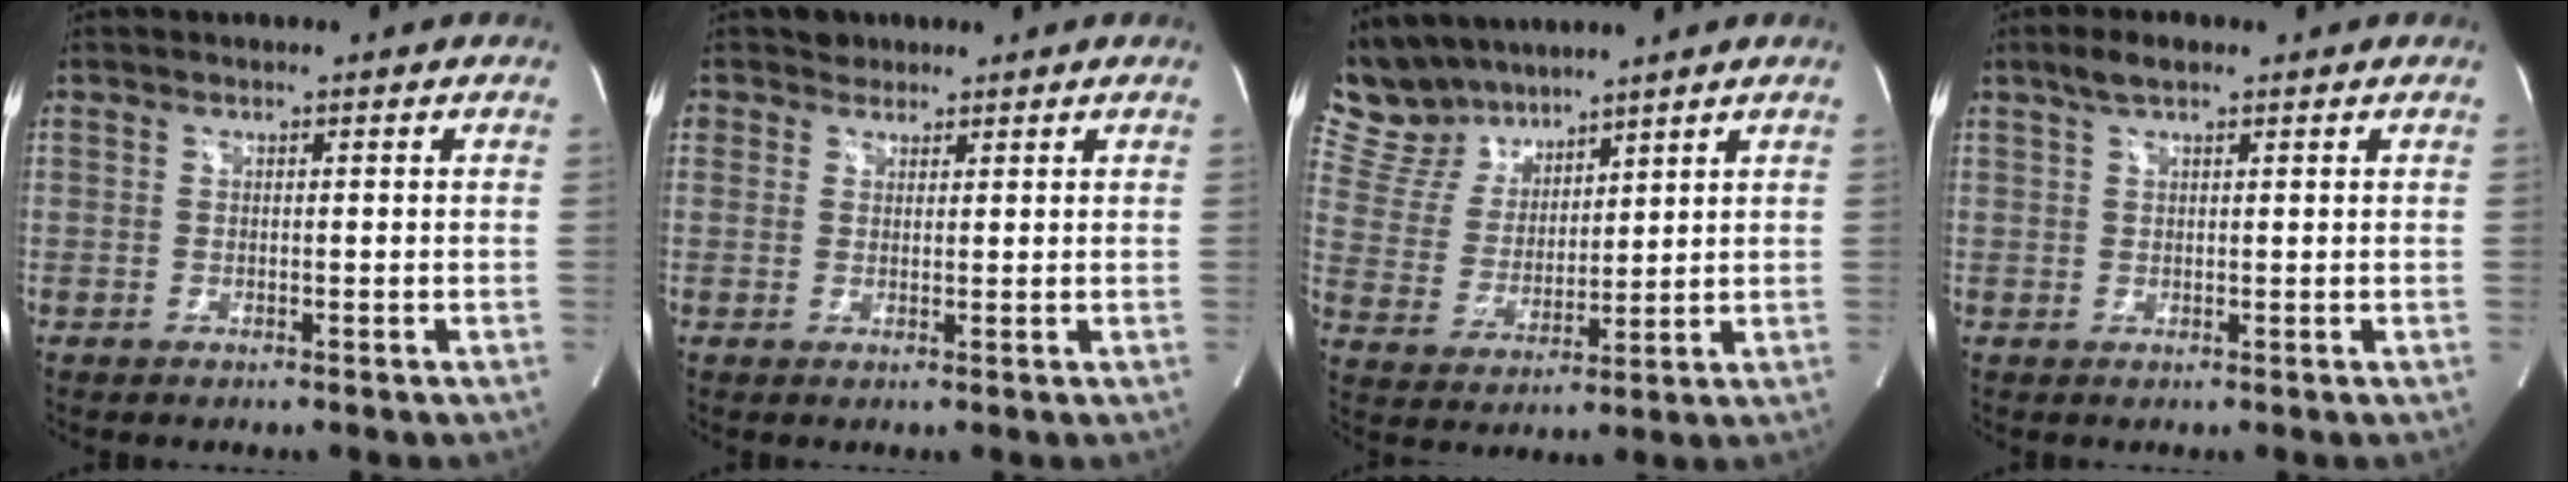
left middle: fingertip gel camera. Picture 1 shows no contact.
{"total": 2.0, "force": [1.4, 1.4, -0.3], "torque": [0.009, 0.006, 0.018]}
{"total": 10.3, "force": [9.2, 4.2, 1.9], "torque": [-0.056, 0.022, 0.192]}
{"total": 3.0, "force": [2.1, 0.9, 2.0], "torque": [-0.046, 0.012, 0.041]}